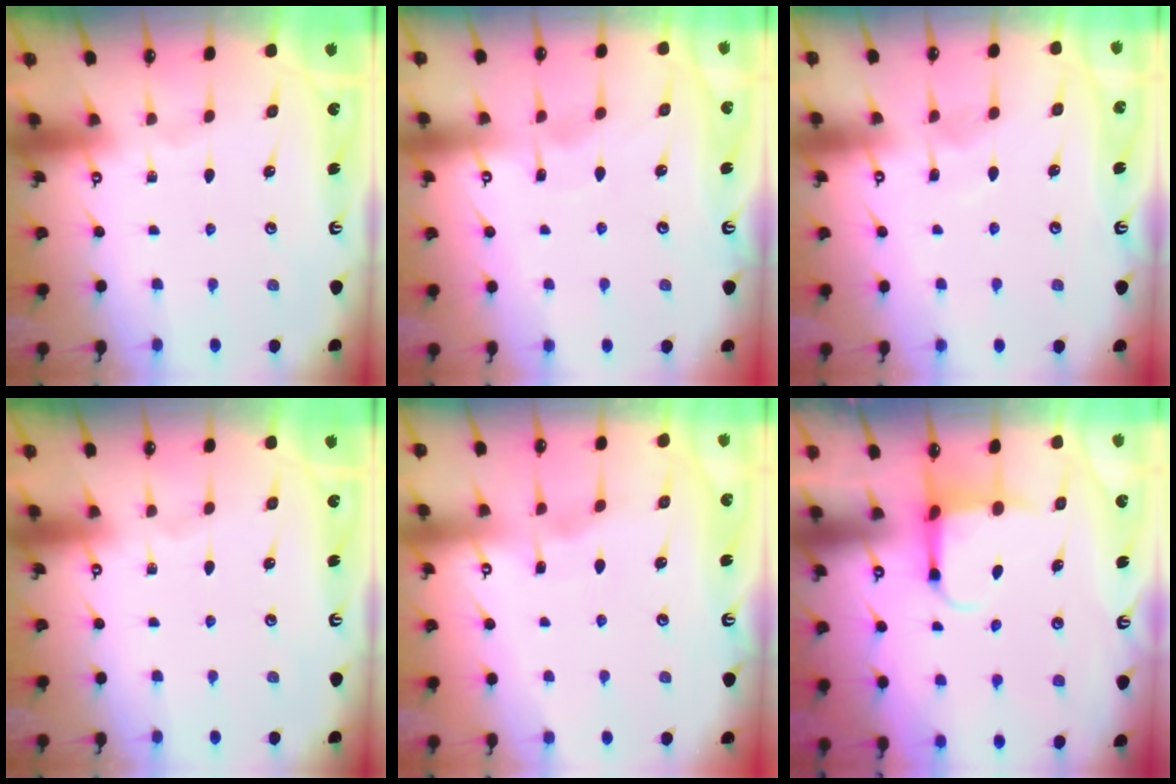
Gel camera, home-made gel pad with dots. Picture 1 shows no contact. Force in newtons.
{"total": 4.0, "press": 4.0, "slide": 0.5}
{"total": 5.1, "press": 5.1, "slide": 0.5}
{"total": 0.0}
{"total": 2.8, "press": 2.8, "slide": 0.4}
{"total": 4.0, "press": 3.9, "slide": 1.0}